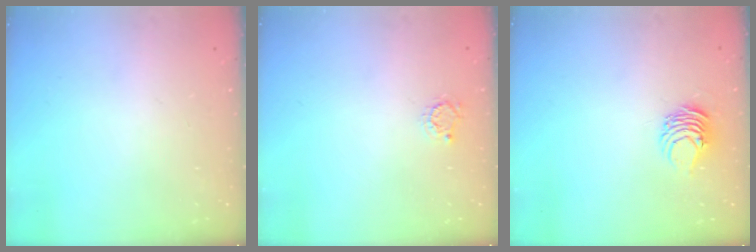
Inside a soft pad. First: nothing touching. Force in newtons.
{"total": 2.7, "press": 2.7, "slide": 0.4}
{"total": 6.7, "press": 6.6, "slide": 1.2}